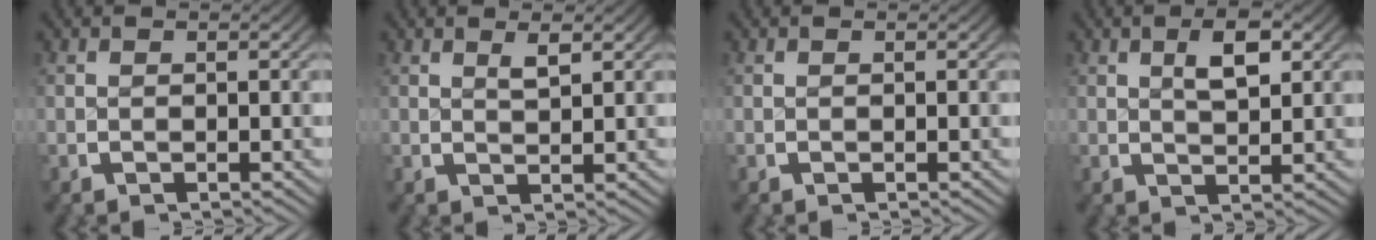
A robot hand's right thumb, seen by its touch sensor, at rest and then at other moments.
{"total": 1.6, "force": [1.2, 0.2, 1.0], "torque": [-0.011, 0.002, 0.023]}
{"total": 0.0}
{"total": 3.2, "force": [1.3, 1.4, 2.7], "torque": [-0.035, 0.003, 0.024]}